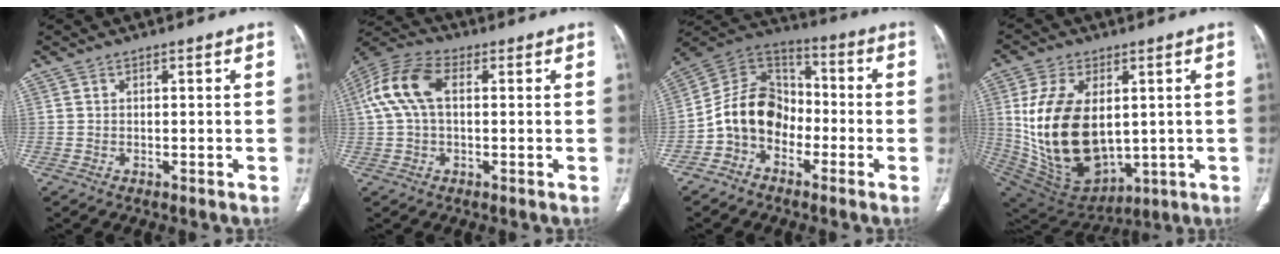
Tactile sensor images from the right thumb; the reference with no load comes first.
{"total": 11.0, "force": [1.8, 6.5, 8.7], "torque": [-0.194, 0.035, 0.029]}
{"total": 12.8, "force": [-4.0, 10.0, 7.0], "torque": [-0.105, 0.065, -0.088]}
{"total": 22.0, "force": [1.7, 13.4, 17.3], "torque": [-0.324, -0.023, 0.063]}